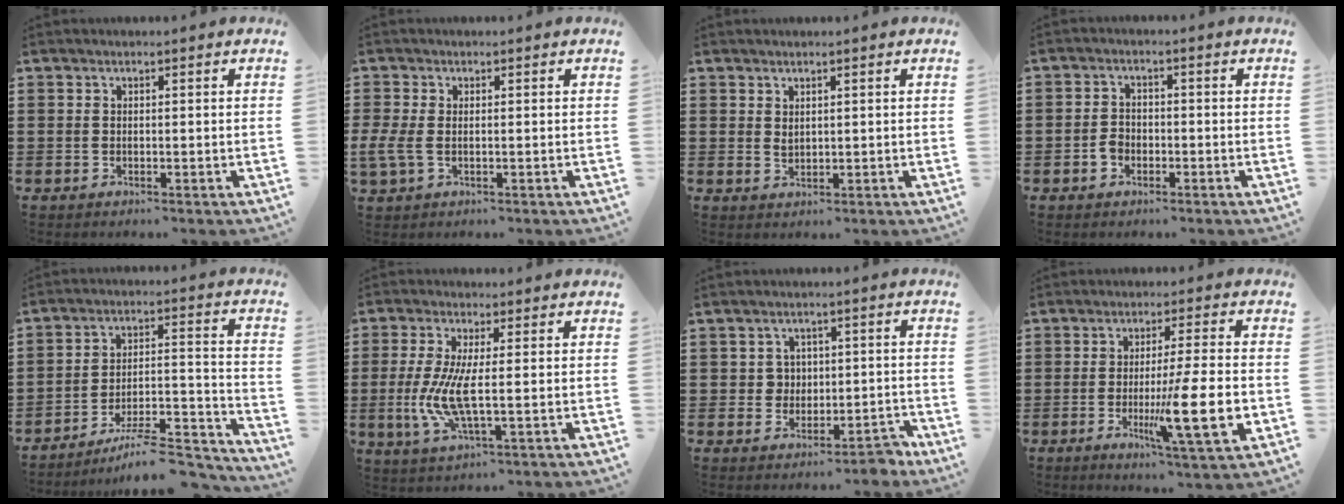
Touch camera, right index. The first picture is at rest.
{"total": 3.5, "force": [-0.6, 2.1, 2.7], "torque": [-0.074, -0.005, -0.015]}
{"total": 1.3, "force": [0.9, 0.7, 0.5], "torque": [-0.012, 0.002, 0.017]}
{"total": 2.4, "force": [-1.1, 1.8, 1.1], "torque": [-0.029, 0.001, -0.026]}
{"total": 8.4, "force": [-7.3, 1.2, 4.0], "torque": [-0.052, 0.010, -0.138]}
{"total": 7.9, "force": [-0.7, 2.0, 7.7], "torque": [-0.171, -0.018, -0.018]}
{"total": 3.0, "force": [-1.3, 2.4, 1.3], "torque": [-0.033, 0.007, -0.030]}
{"total": 11.7, "force": [-2.7, 1.1, 11.4], "torque": [-0.199, -0.019, -0.050]}